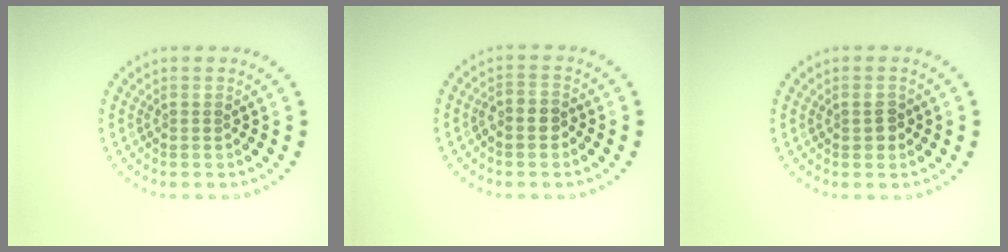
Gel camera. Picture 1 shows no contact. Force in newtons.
{"total": 1.9, "press": 1.8, "slide": 0.8}
{"total": 1.5, "press": 1.5, "slide": 0.3}